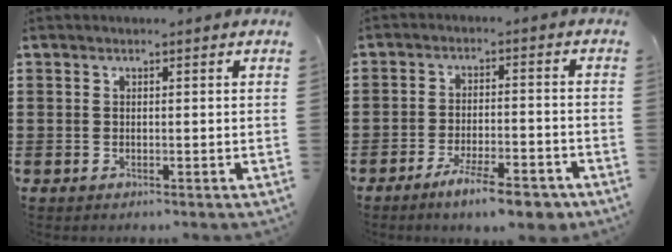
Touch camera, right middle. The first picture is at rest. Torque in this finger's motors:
{"motor_torque": [2.14, 0.00, 0.43, 0.10]}